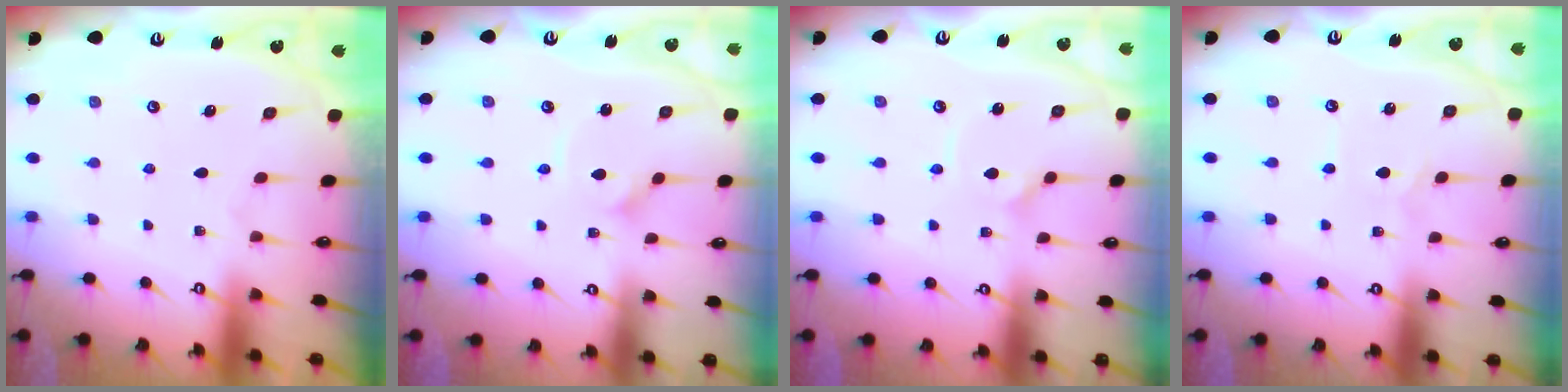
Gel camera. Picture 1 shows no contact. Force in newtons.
{"total": 2.1, "press": 2.1, "slide": 0.1}
{"total": 2.0, "press": 2.0, "slide": 0.1}
{"total": 1.1, "press": 1.1, "slide": 0.2}